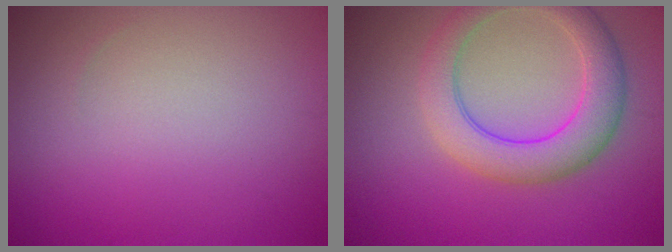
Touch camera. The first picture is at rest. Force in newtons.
{"total": 5.5, "press": 5.4, "slide": 0.2}